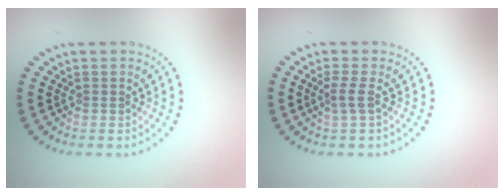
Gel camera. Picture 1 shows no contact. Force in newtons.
{"total": 1.5, "press": 1.0, "slide": 1.1}